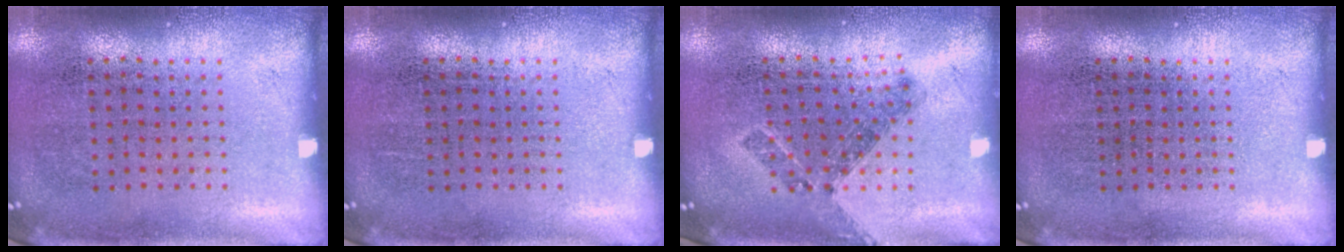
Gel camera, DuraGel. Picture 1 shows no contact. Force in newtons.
{"total": 0.0}
{"total": 0.8, "press": 0.7, "slide": 0.4}
{"total": 0.0}